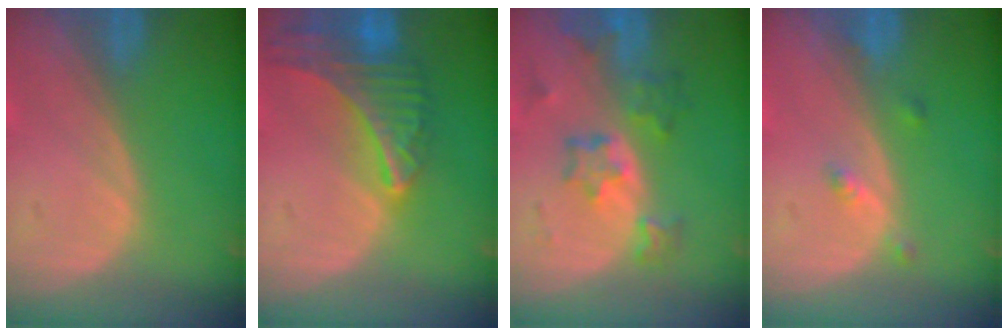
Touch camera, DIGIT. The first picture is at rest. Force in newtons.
{"total": 9.1, "press": 8.0, "slide": 4.4}
{"total": 7.2, "press": 6.4, "slide": 3.1}
{"total": 2.2, "press": 1.8, "slide": 1.3}